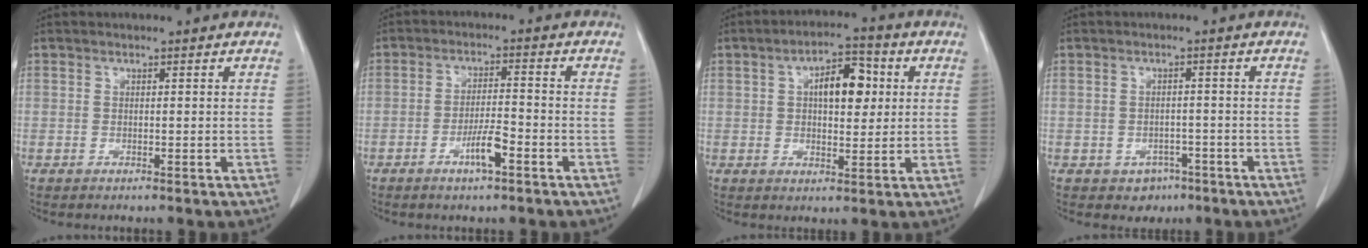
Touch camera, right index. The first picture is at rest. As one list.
[{"total": 4.7, "force": [-2.4, 0.7, 4.0], "torque": [-0.075, -0.001, -0.046]}, {"total": 8.0, "force": [1.8, 3.7, 6.8], "torque": [-0.107, 0.018, 0.028]}, {"total": 3.2, "force": [-1.8, 2.6, 0.7], "torque": [-0.005, 0.010, -0.014]}]